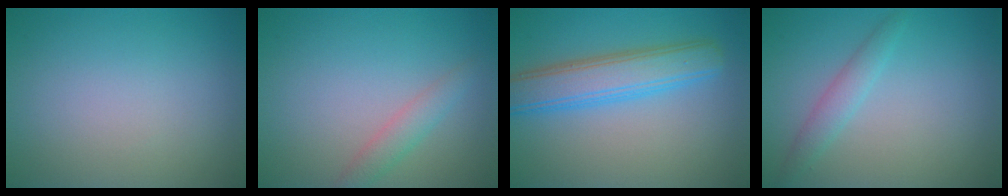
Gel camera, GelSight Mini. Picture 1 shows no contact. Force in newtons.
{"total": 1.9, "press": 1.9, "slide": 0.0}
{"total": 5.5, "press": 5.5, "slide": 0.2}
{"total": 1.8, "press": 1.8, "slide": 0.1}